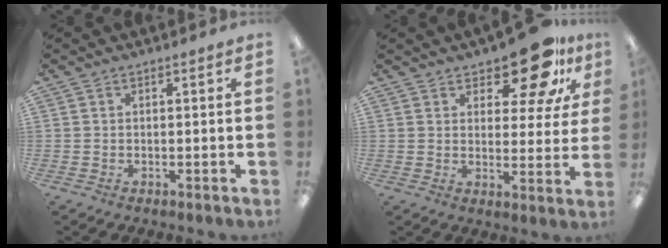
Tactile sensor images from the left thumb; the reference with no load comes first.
{"total": 14.3, "force": [9.8, 6.1, 8.4], "torque": [-0.112, -0.053, 0.165]}